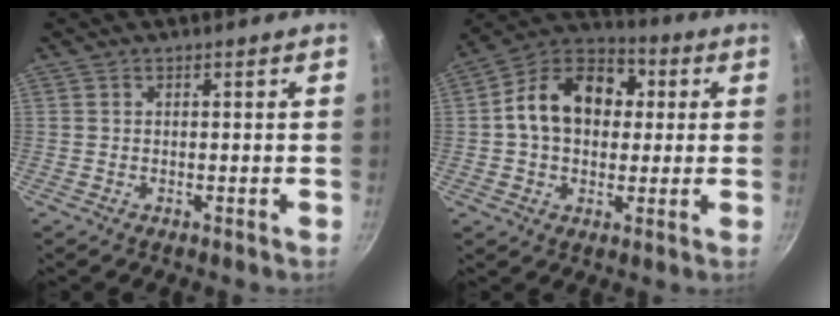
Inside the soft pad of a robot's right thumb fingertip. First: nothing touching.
{"total": 15.9, "force": [2.2, 11.7, 10.5], "torque": [-0.141, 0.029, 0.015]}